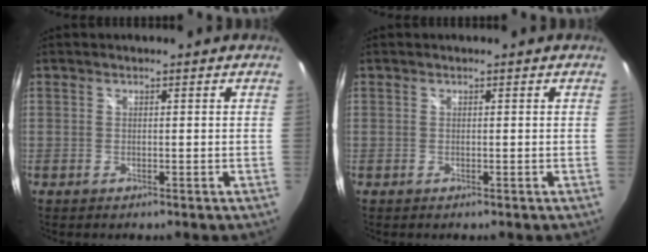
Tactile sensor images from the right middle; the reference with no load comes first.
{"total": 0.0}